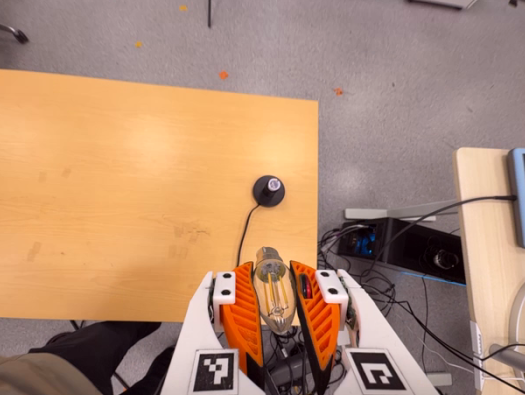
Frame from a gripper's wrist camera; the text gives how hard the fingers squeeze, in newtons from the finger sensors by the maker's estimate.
{"total": 21.4, "left": 23.7, "right": 19.1}